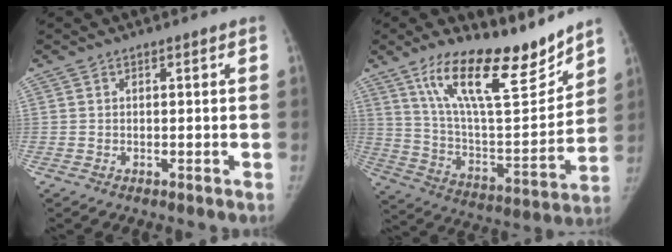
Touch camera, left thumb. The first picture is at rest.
{"total": 21.5, "force": [15.6, 6.1, 13.5], "torque": [-0.186, -0.082, 0.274]}